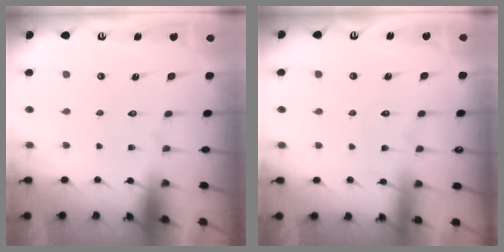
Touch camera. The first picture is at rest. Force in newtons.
{"total": 2.1, "press": 2.1, "slide": 0.3}